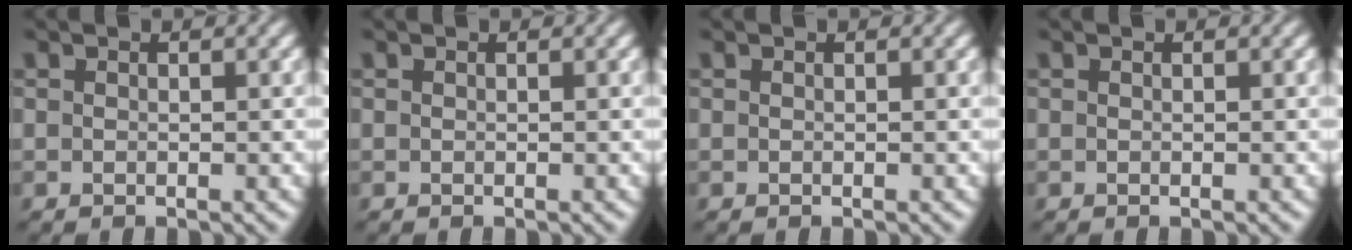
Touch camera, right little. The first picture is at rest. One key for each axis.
{"total": 0.0}
{"total": 0.0}
{"total": 0.0}